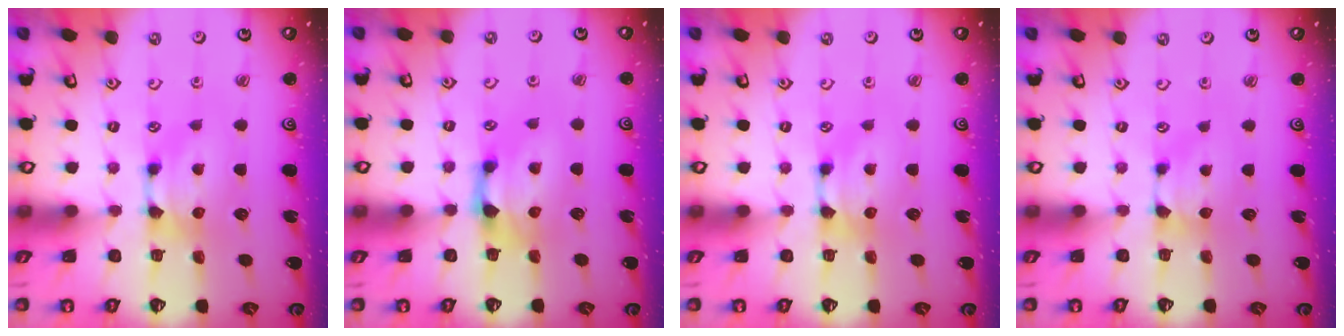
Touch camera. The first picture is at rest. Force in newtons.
{"total": 1.7, "press": 1.1, "slide": 1.3}
{"total": 0.0}
{"total": 0.8, "press": 0.7, "slide": 0.5}